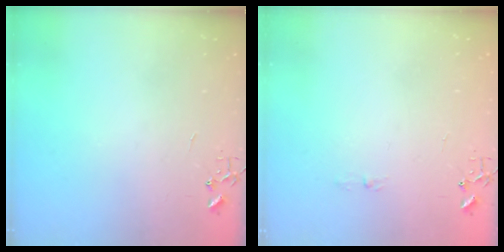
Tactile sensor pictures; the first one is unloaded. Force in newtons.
{"total": 2.9, "press": 2.9, "slide": 0.4}